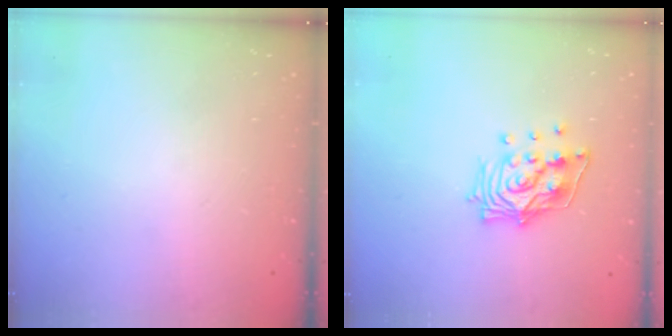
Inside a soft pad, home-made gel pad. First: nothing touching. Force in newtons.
{"total": 13.5, "press": 13.5, "slide": 1.6}